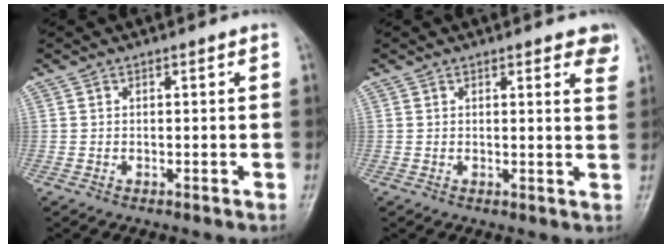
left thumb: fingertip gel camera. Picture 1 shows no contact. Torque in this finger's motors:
{"motor_torque": [-0.08, 0.07, -0.19, -0.20, 0.04]}